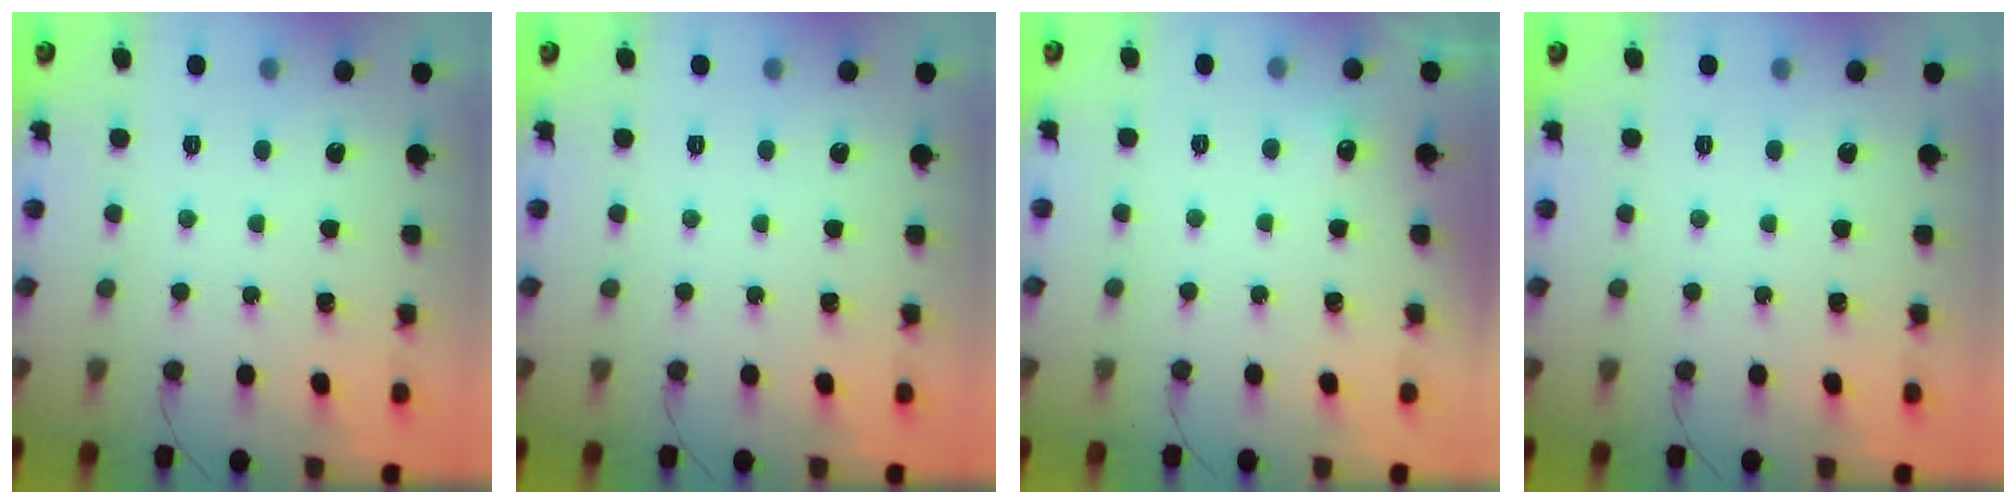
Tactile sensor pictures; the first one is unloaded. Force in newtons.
{"total": 0.0}
{"total": 4.1, "press": 3.9, "slide": 1.3}
{"total": 0.0}